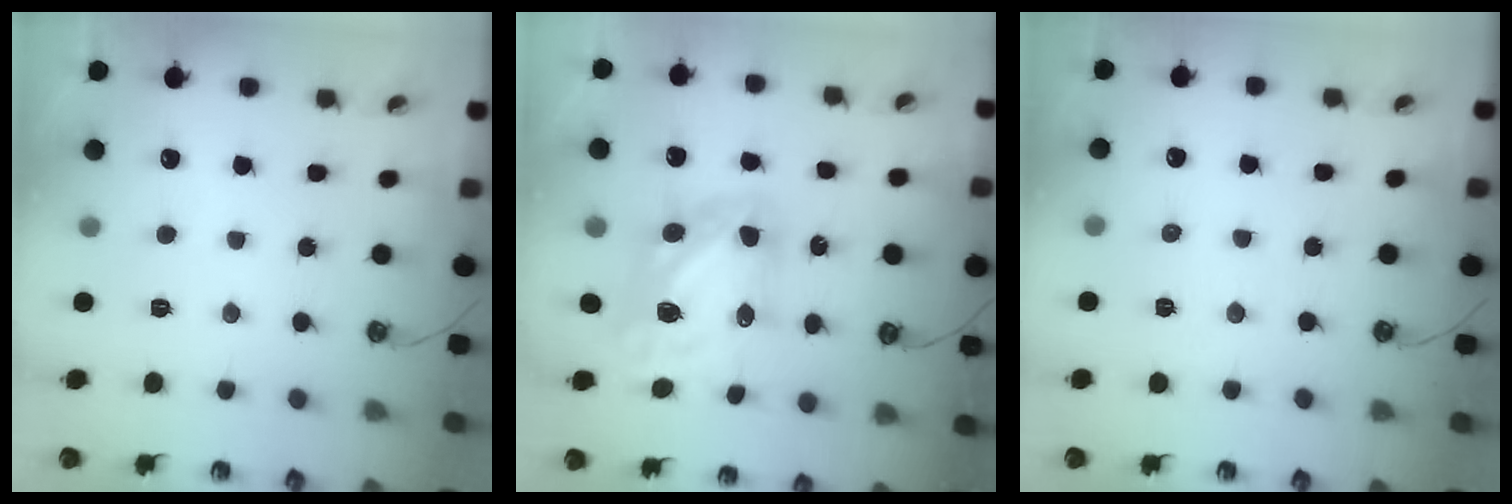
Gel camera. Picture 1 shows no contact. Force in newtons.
{"total": 9.1, "press": 9.1, "slide": 1.0}
{"total": 3.3, "press": 3.2, "slide": 0.5}